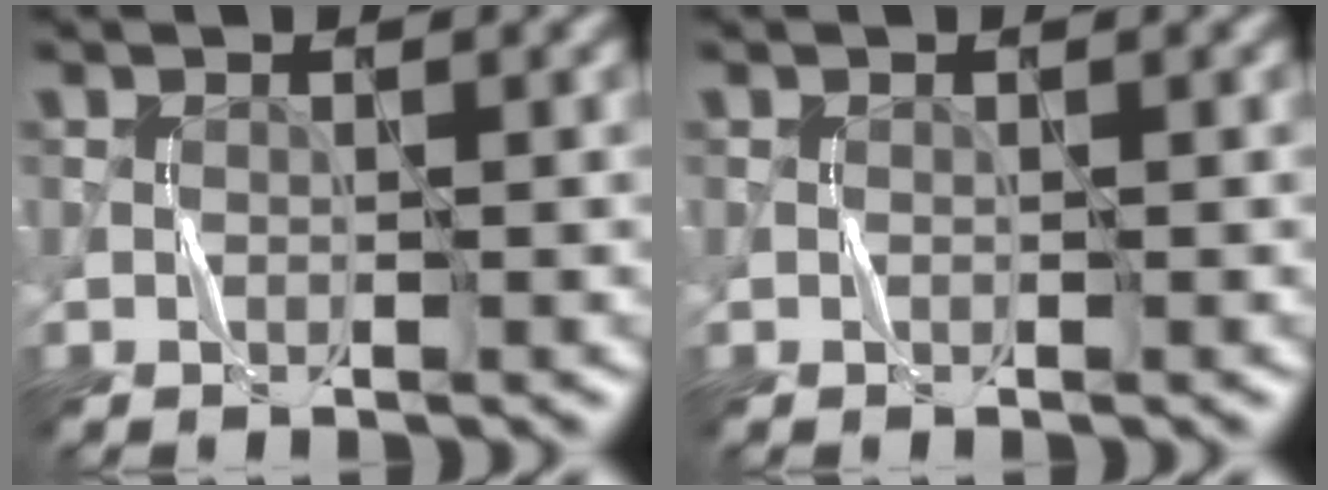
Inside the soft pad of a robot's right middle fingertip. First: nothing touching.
{"total": 0.0}